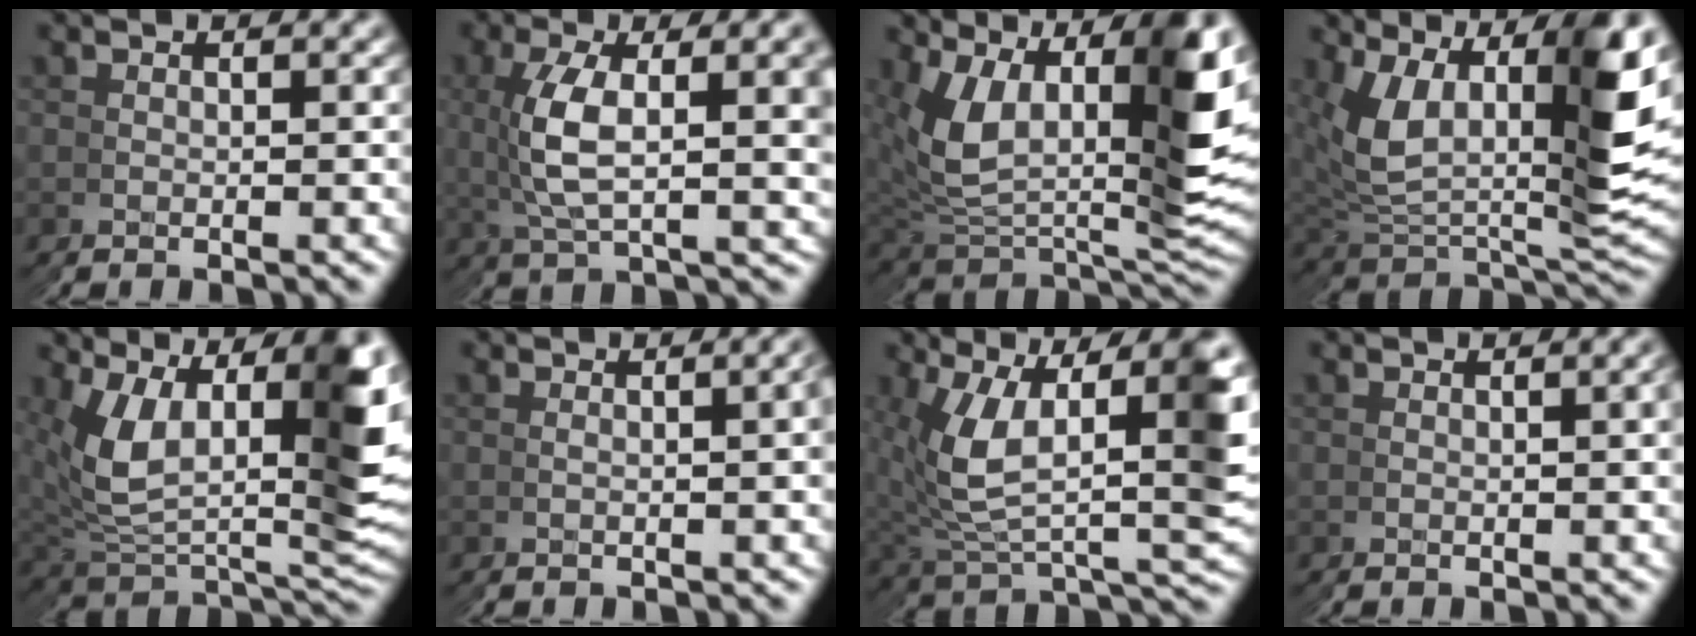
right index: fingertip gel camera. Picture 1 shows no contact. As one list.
[{"total": 4.8, "force": [1.2, 2.3, 4.1], "torque": [-0.084, -0.004, 0.029]}, {"total": 13.8, "force": [1.8, 8.3, 10.9], "torque": [-0.193, -0.025, 0.044]}, {"total": 12.2, "force": [1.9, 7.4, 9.5], "torque": [-0.180, -0.018, 0.043]}, {"total": 13.5, "force": [1.4, 8.2, 10.6], "torque": [-0.181, -0.025, 0.040]}, {"total": 1.6, "force": [0.3, 0.4, 1.5], "torque": [-0.014, 0.007, 0.006]}, {"total": 11.0, "force": [1.1, 6.8, 8.6], "torque": [-0.148, -0.011, 0.029]}, {"total": 0.7, "force": [0.2, 0.1, 0.7], "torque": [-0.008, 0.004, 0.004]}]